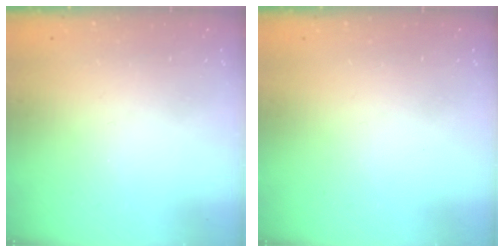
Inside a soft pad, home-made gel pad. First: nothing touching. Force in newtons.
{"total": 0.0}